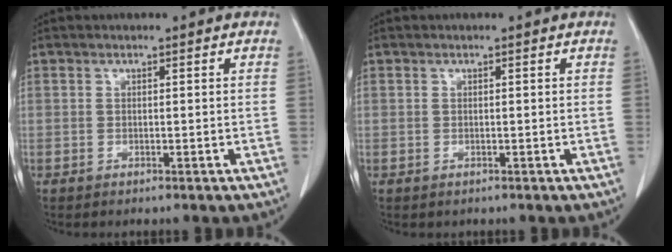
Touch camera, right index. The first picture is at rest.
{"total": 0.0}